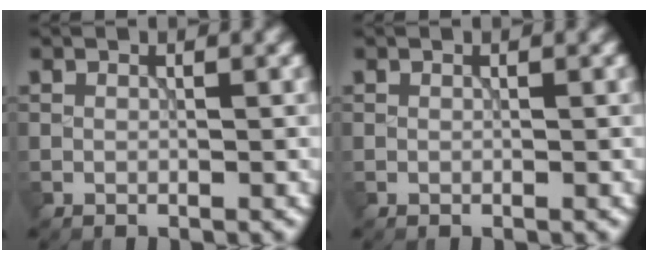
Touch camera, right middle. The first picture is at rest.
{"total": 0.0}